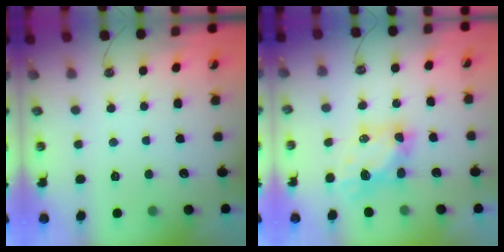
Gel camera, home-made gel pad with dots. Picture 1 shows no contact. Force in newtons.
{"total": 6.4, "press": 6.3, "slide": 0.6}